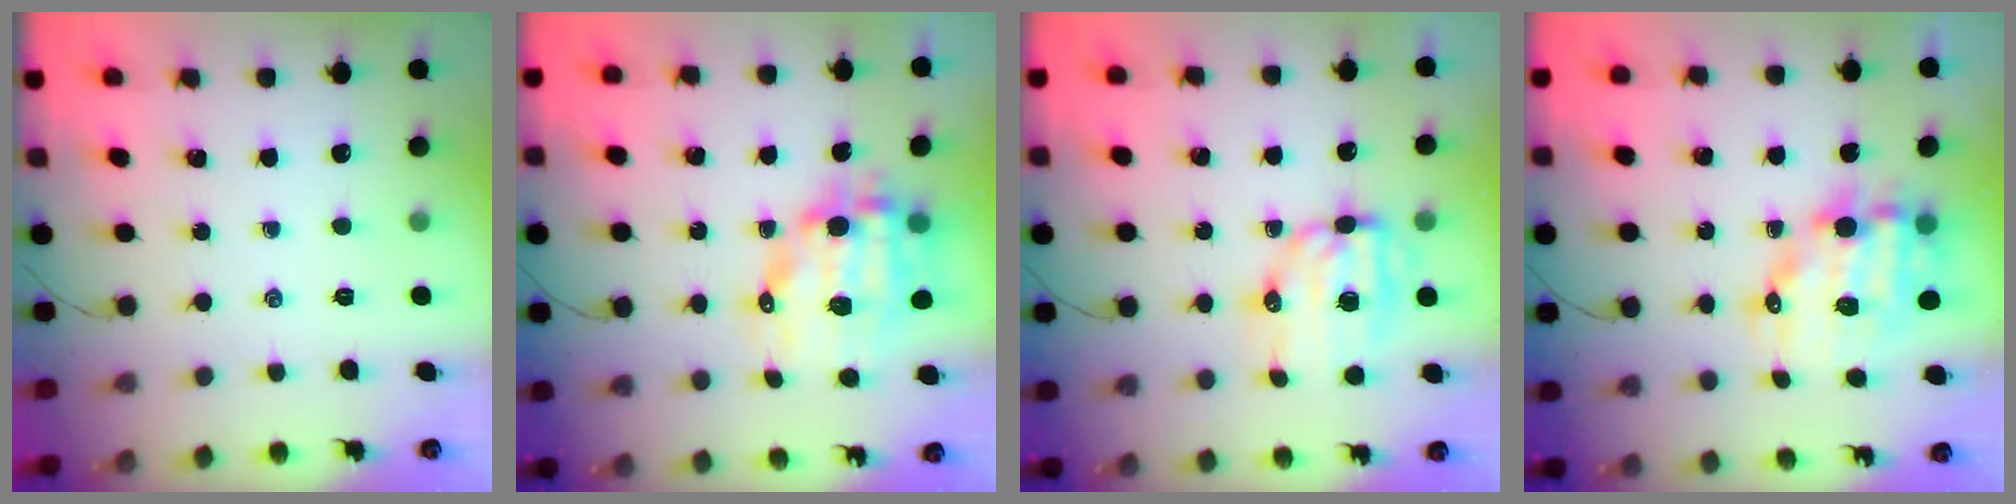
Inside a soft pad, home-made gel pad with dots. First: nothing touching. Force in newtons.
{"total": 11.9, "press": 11.5, "slide": 2.7}
{"total": 9.6, "press": 9.4, "slide": 2.1}
{"total": 13.4, "press": 13.1, "slide": 3.0}